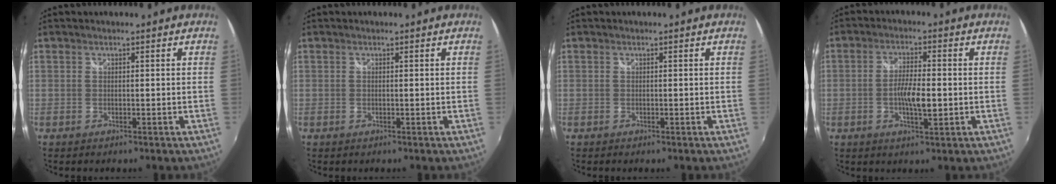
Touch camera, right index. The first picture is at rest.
{"total": 0.0}
{"total": 0.0}
{"total": 5.8, "force": [-1.1, 1.6, 5.5], "torque": [-0.103, -0.001, -0.017]}